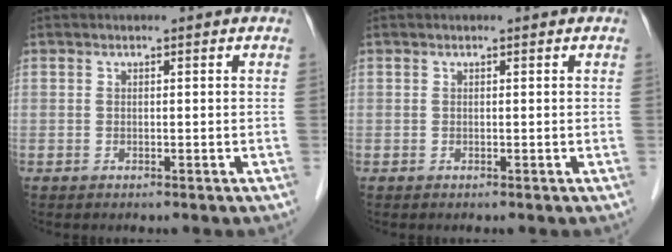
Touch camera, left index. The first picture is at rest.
{"total": 0.0}